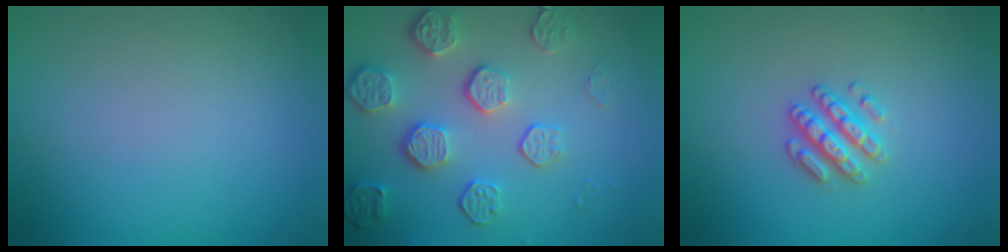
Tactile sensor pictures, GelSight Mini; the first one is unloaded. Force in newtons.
{"total": 5.7, "press": 4.3, "slide": 3.7}
{"total": 2.8, "press": 2.6, "slide": 0.9}